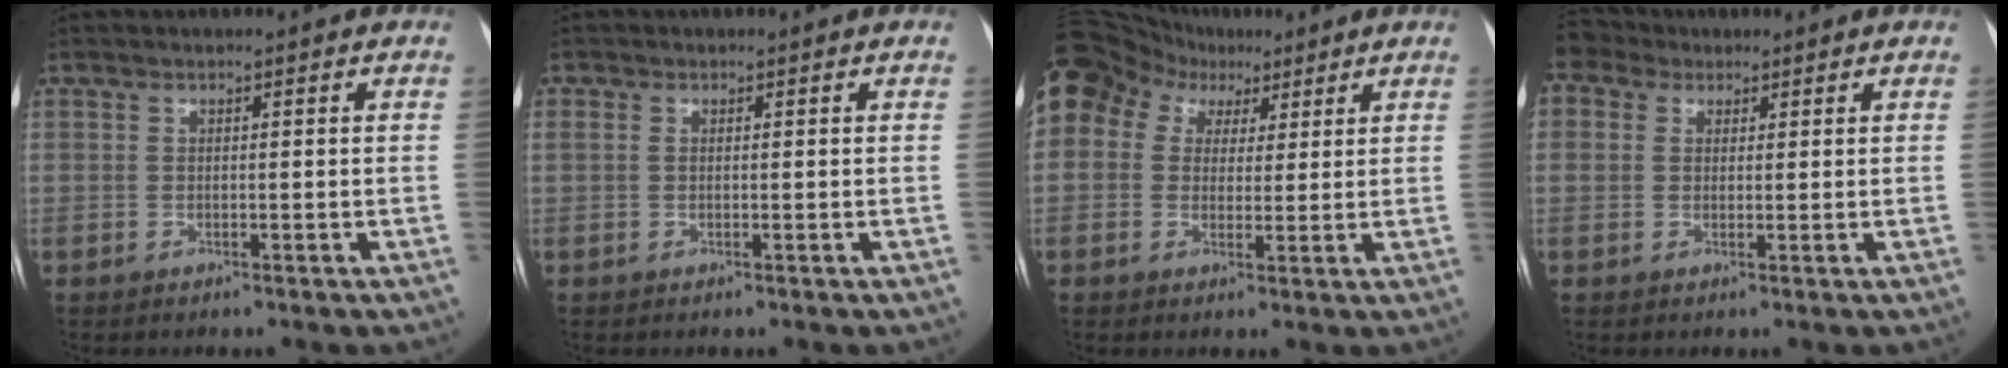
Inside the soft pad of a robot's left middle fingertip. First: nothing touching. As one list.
[{"total": 1.0, "force": [0.2, 0.7, 0.7], "torque": [-0.027, 0.012, 0.008]}, {"total": 23.1, "force": [11.7, 17.4, 9.7], "torque": [-0.300, 0.112, 0.221]}, {"total": 4.1, "force": [2.8, 3.0, 0.7], "torque": [-0.022, 0.029, 0.055]}]